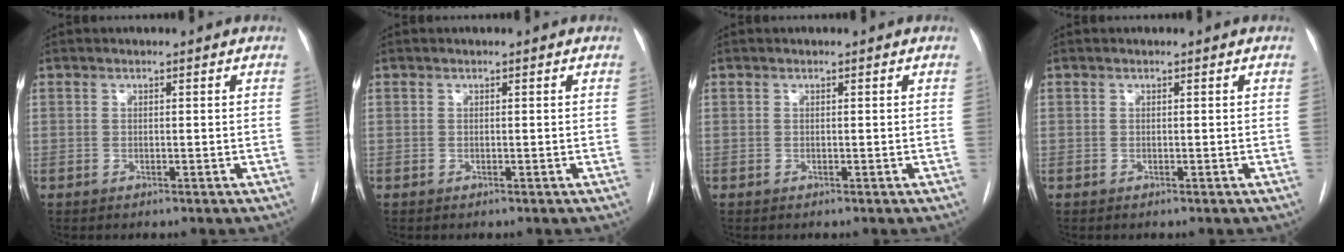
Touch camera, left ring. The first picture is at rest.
{"total": 0.0}
{"total": 0.0}
{"total": 0.0}